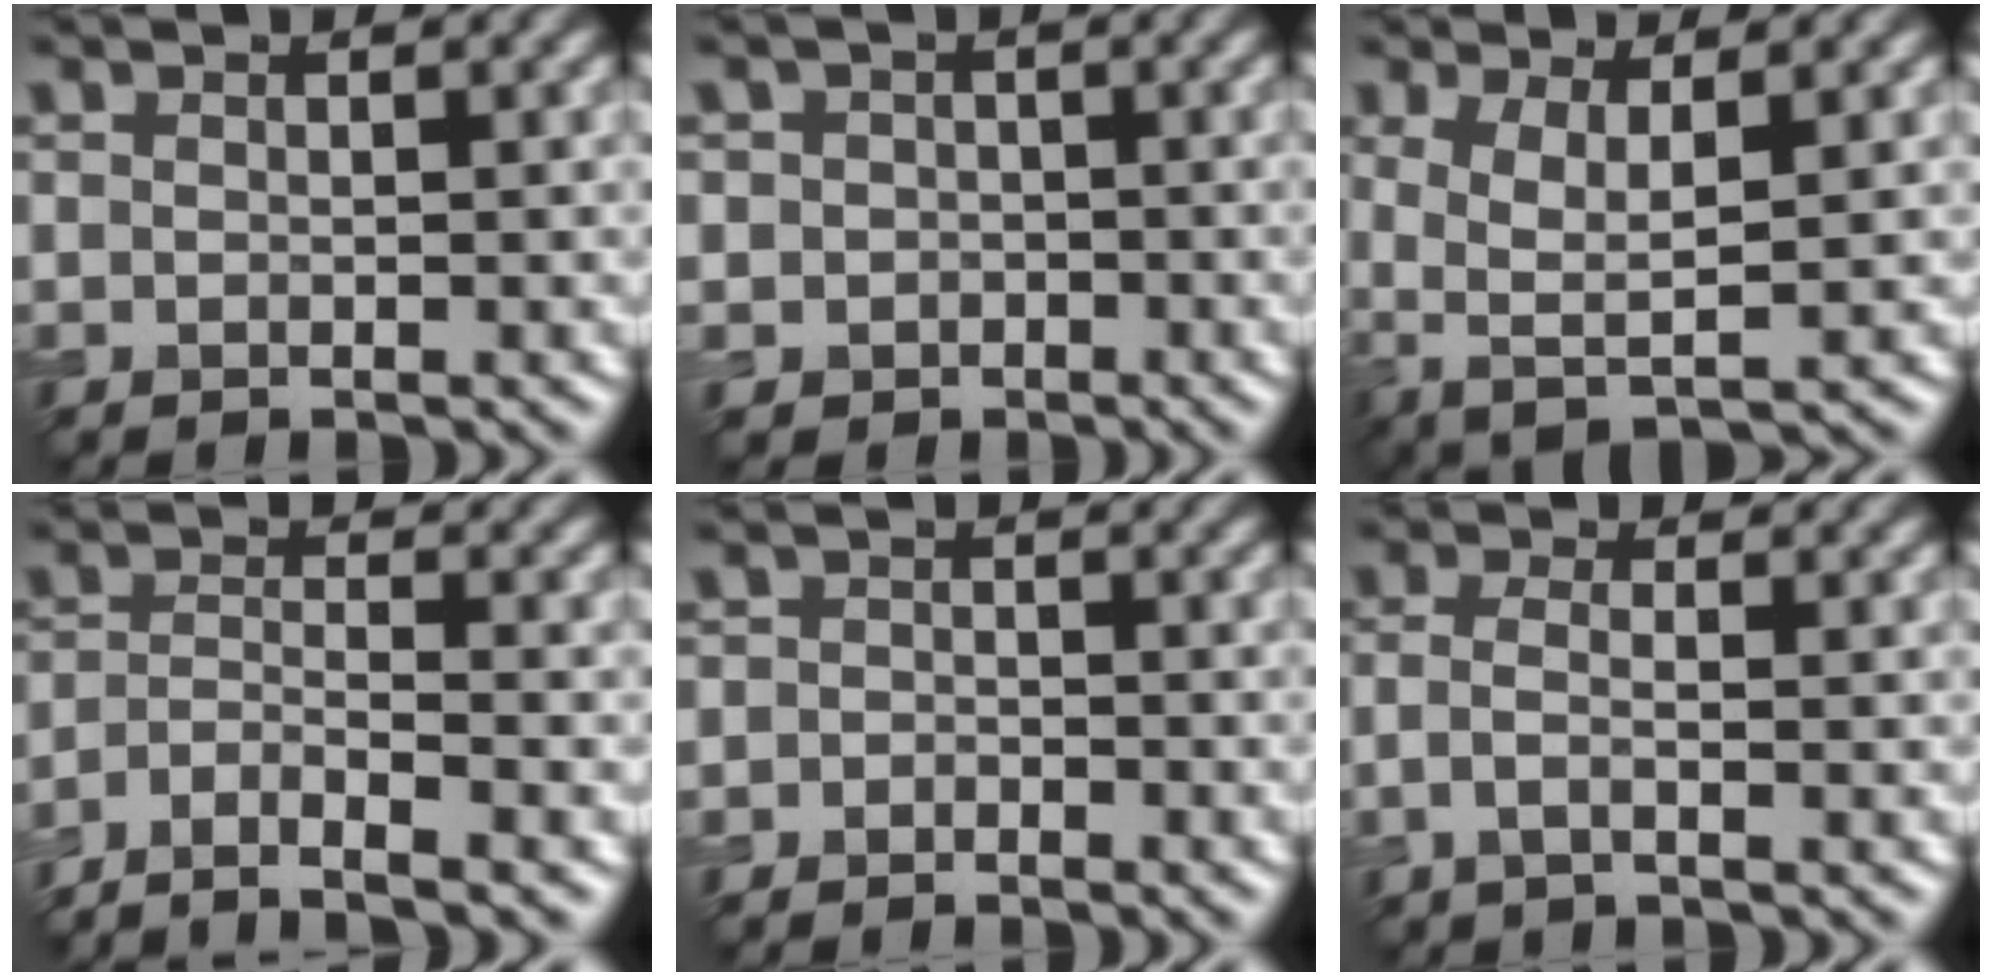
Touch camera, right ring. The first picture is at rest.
{"total": 2.5, "force": [-0.5, 2.4, 0.4], "torque": [0.017, 0.000, -0.016]}
{"total": 3.7, "force": [0.1, 1.2, 3.5], "torque": [-0.071, -0.005, 0.000]}
{"total": 5.7, "force": [-4.3, 1.4, 3.5], "torque": [-0.059, -0.004, -0.083]}
{"total": 1.4, "force": [-1.1, 0.9, 0.1], "torque": [0.003, 0.004, -0.022]}
{"total": 2.0, "force": [-0.7, 0.7, 1.7], "torque": [-0.039, 0.001, -0.022]}